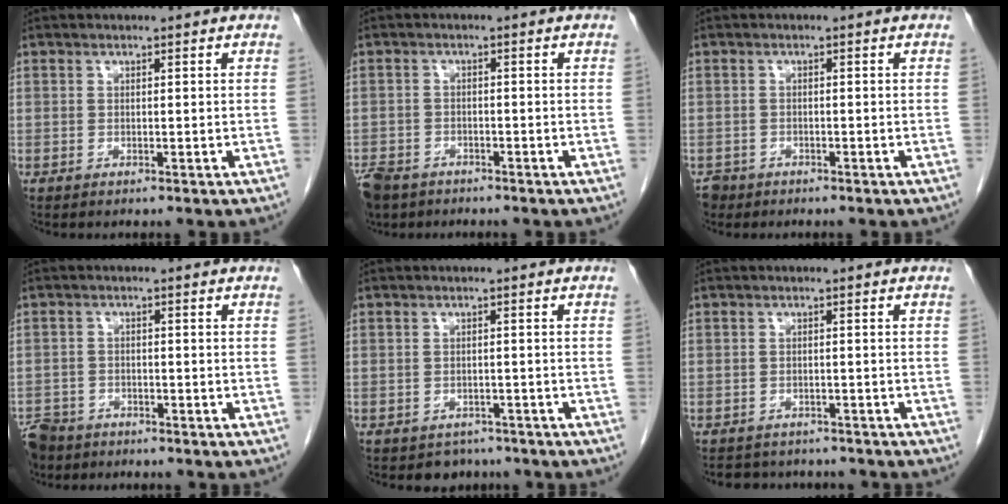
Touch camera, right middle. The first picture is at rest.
{"total": 8.5, "force": [-6.0, 5.2, 3.1], "torque": [-0.080, -0.008, -0.103]}
{"total": 2.1, "force": [-1.6, 1.4, -0.1], "torque": [-0.005, 0.004, -0.028]}
{"total": 8.2, "force": [-6.3, 4.8, 2.1], "torque": [-0.060, -0.006, -0.111]}
{"total": 2.9, "force": [-2.3, 1.7, -0.2], "torque": [-0.003, 0.003, -0.032]}
{"total": 6.4, "force": [-5.8, 2.4, 1.0], "torque": [-0.016, 0.002, -0.071]}